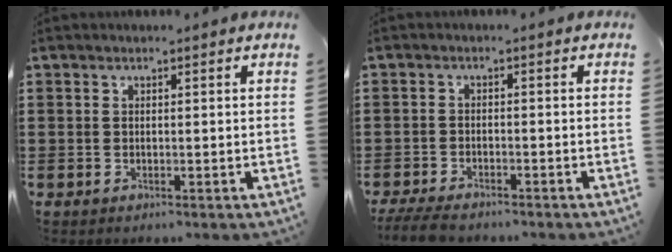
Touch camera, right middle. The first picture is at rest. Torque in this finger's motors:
{"motor_torque": [0.82, 0.07, 0.18, 0.08]}